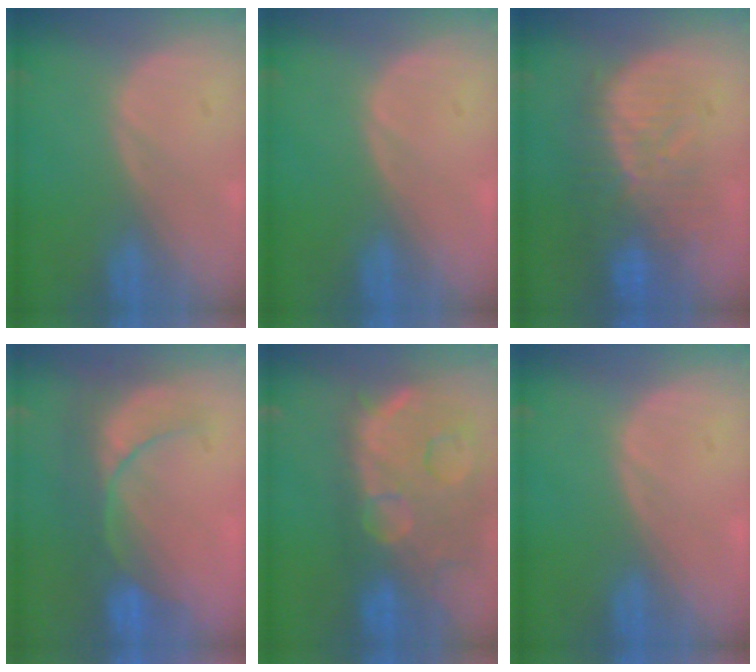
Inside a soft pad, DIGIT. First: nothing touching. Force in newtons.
{"total": 0.0}
{"total": 10.0, "press": 9.0, "slide": 4.2}
{"total": 8.6, "press": 7.8, "slide": 3.5}
{"total": 14.8, "press": 12.1, "slide": 8.6}
{"total": 0.0}